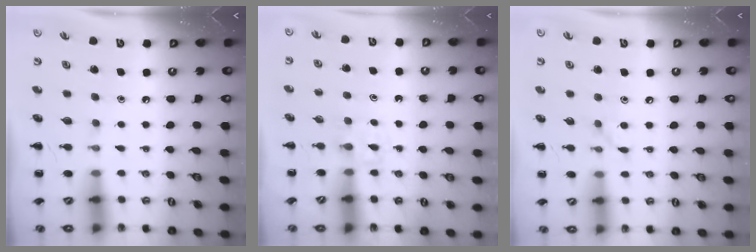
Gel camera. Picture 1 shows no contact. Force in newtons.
{"total": 3.2, "press": 3.0, "slide": 1.1}
{"total": 6.0, "press": 5.6, "slide": 2.1}